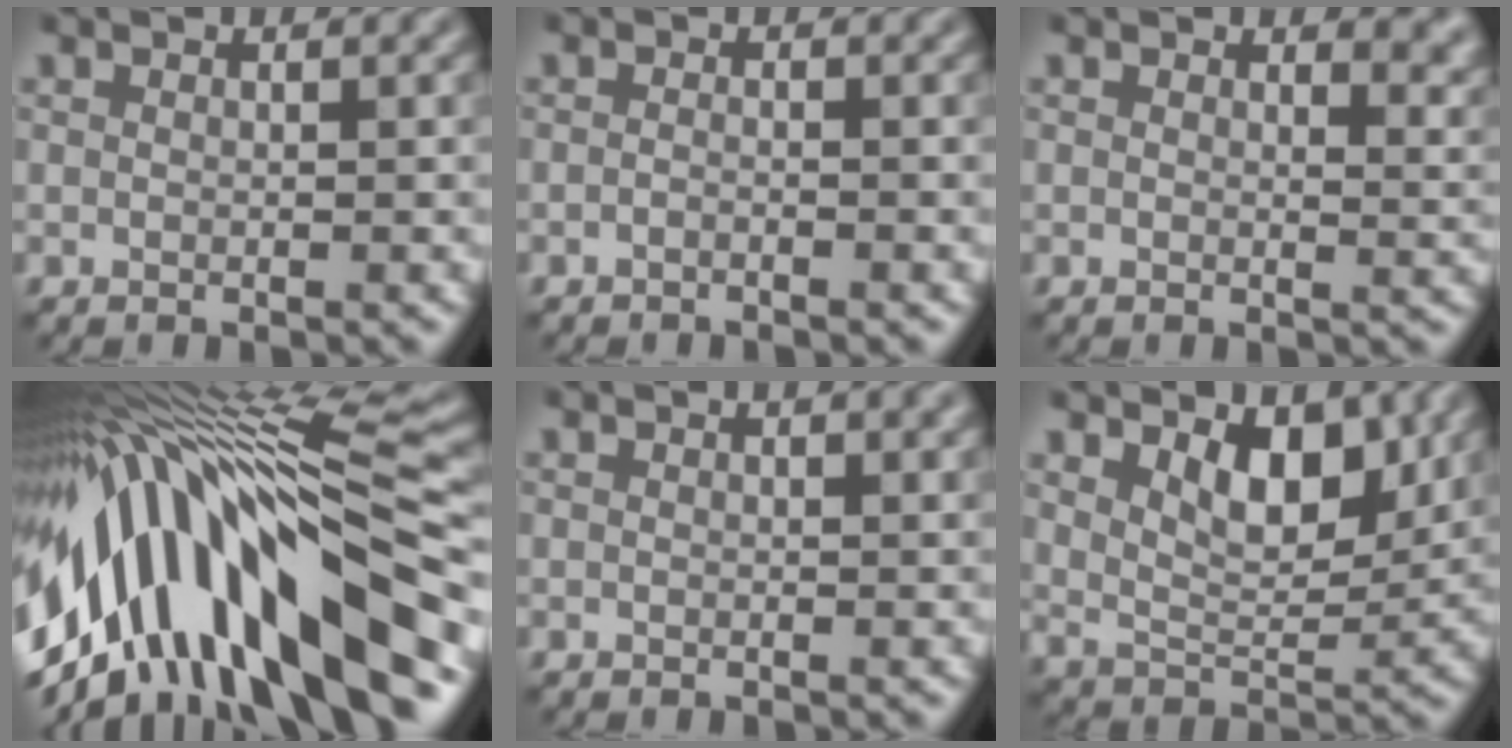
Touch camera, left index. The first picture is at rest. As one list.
[{"total": 0.8, "force": [-0.7, 0.0, 0.1], "torque": [-0.009, -0.008, -0.014]}, {"total": 2.9, "force": [2.0, 1.2, 1.6], "torque": [-0.019, -0.003, 0.026]}, {"total": 15.6, "force": [-4.2, 5.9, 13.8], "torque": [-0.251, 0.014, -0.060]}, {"total": 1.6, "force": [1.0, 0.5, 1.1], "torque": [-0.006, 0.004, 0.012]}, {"total": 5.2, "force": [2.4, 3.0, 3.5], "torque": [-0.071, -0.015, 0.038]}]